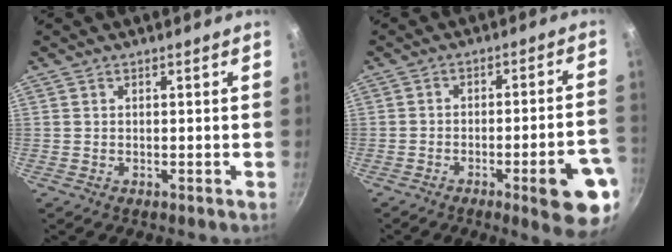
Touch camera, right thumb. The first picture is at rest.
{"total": 13.2, "force": [-5.8, 2.5, 11.5], "torque": [-0.128, 0.035, -0.071]}